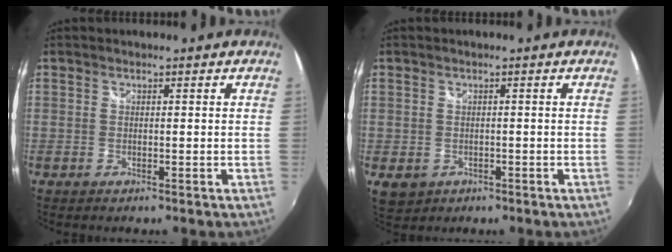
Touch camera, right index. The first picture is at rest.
{"total": 3.9, "force": [-1.0, 3.4, 1.6], "torque": [-0.032, -0.005, -0.008]}